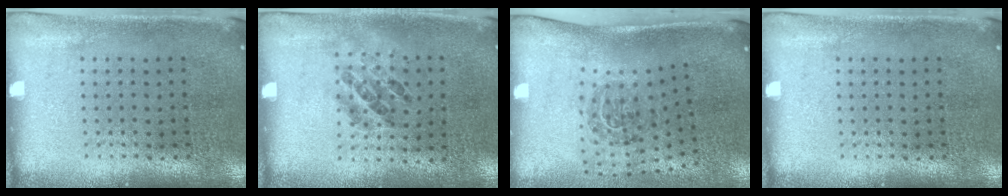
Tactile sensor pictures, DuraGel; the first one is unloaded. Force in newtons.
{"total": 1.1, "press": 0.6, "slide": 0.9}
{"total": 1.8, "press": 1.2, "slide": 1.3}
{"total": 0.0}